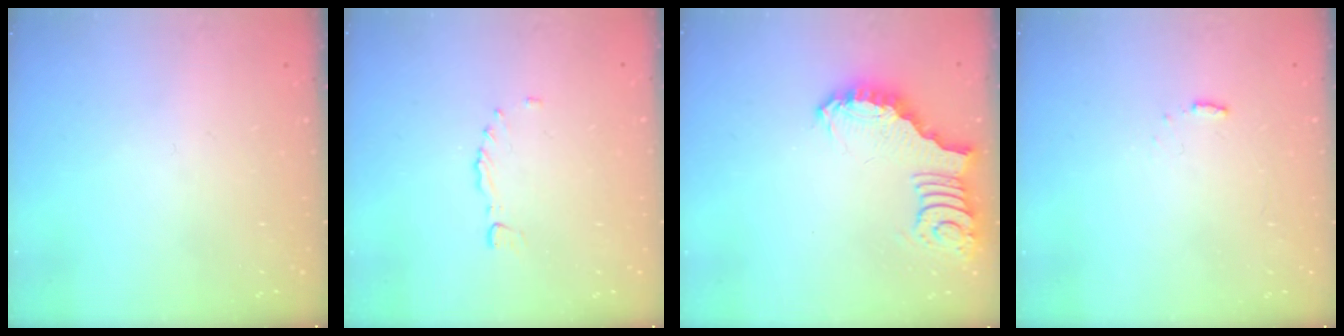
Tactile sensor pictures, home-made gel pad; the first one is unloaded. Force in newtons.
{"total": 1.1, "press": 0.9, "slide": 0.7}
{"total": 3.3, "press": 3.2, "slide": 0.7}
{"total": 4.8, "press": 4.8, "slide": 0.5}